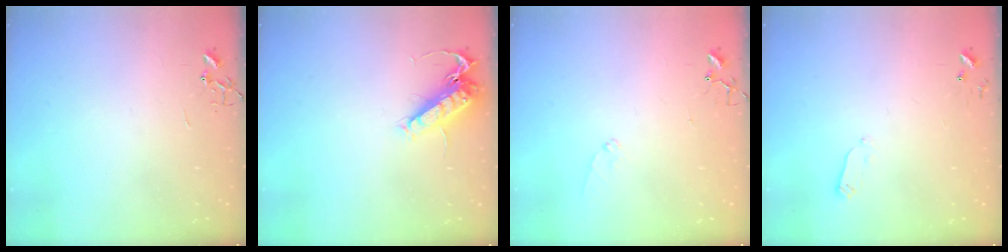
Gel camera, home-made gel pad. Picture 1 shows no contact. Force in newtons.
{"total": 13.8, "press": 13.8, "slide": 1.2}
{"total": 6.8, "press": 6.8, "slide": 0.7}
{"total": 2.4, "press": 2.3, "slide": 0.4}